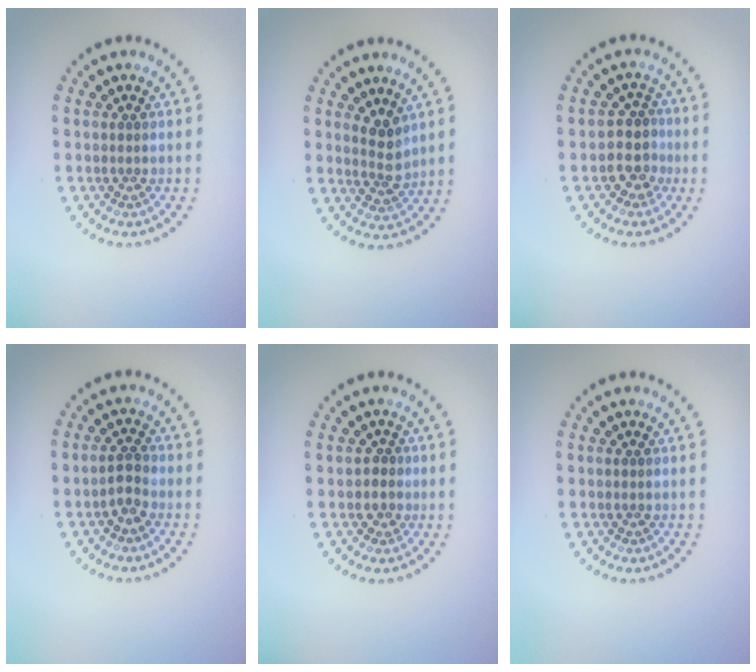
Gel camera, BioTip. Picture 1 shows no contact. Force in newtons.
{"total": 2.4, "press": 2.2, "slide": 1.1}
{"total": 2.7, "press": 2.3, "slide": 1.4}
{"total": 1.9, "press": 1.8, "slide": 0.6}
{"total": 1.2, "press": 0.9, "slide": 0.7}
{"total": 0.0}